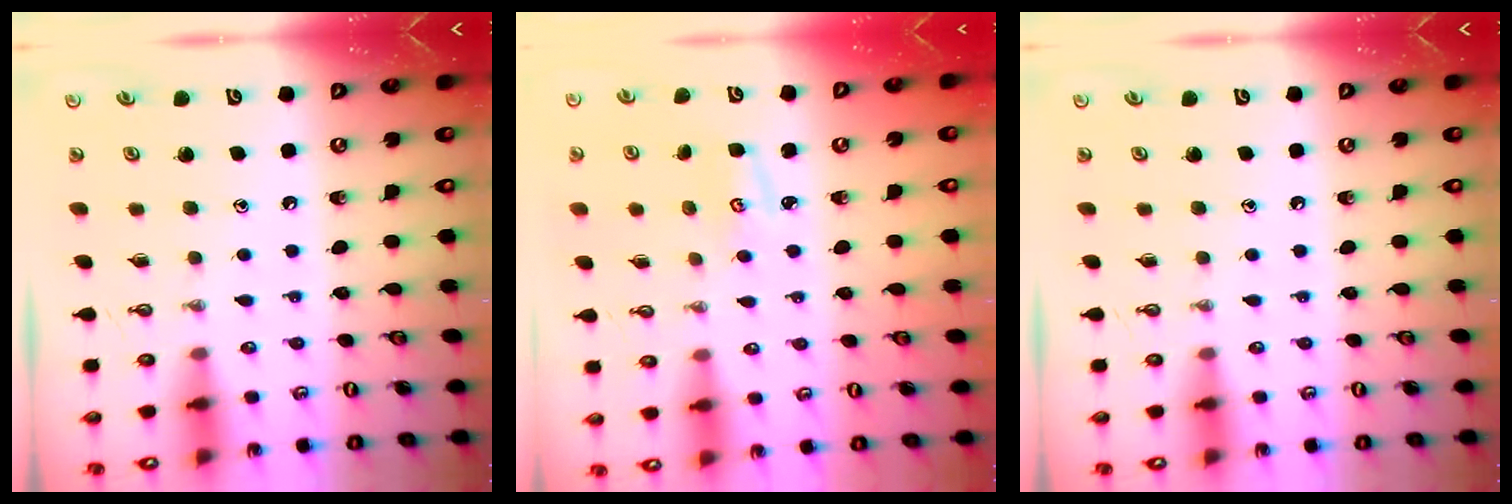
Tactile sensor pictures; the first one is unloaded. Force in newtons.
{"total": 2.9, "press": 2.9, "slide": 0.2}
{"total": 0.0}